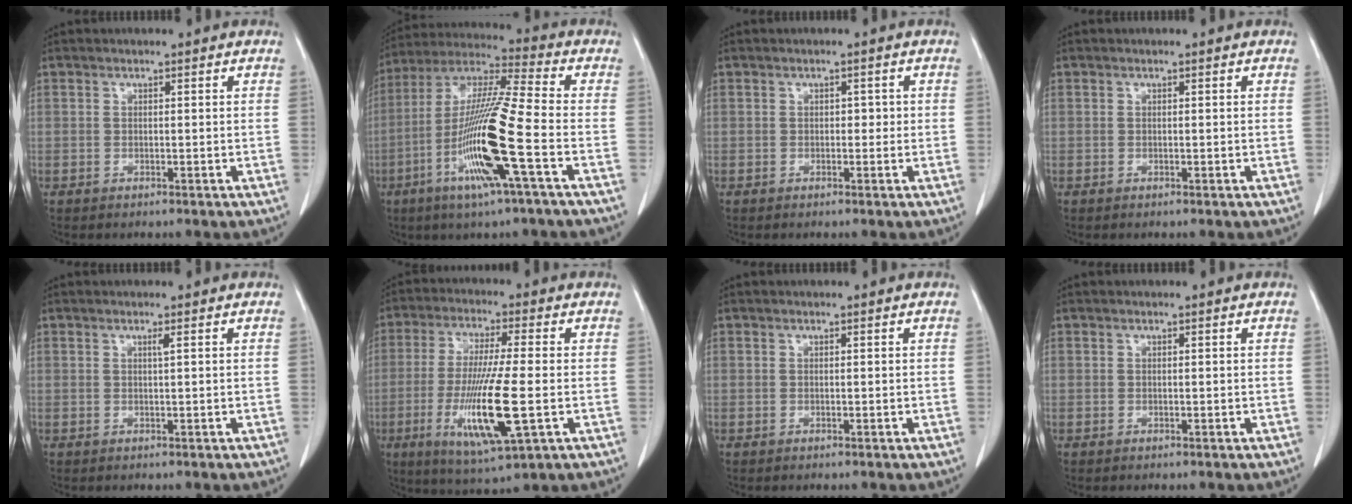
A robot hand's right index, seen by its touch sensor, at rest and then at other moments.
{"total": 16.7, "force": [-5.5, -0.4, 15.7], "torque": [-0.317, -0.016, -0.114]}
{"total": 1.2, "force": [0.0, 0.9, 0.9], "torque": [-0.007, 0.008, -0.001]}
{"total": 0.0}
{"total": 0.7, "force": [0.3, -0.2, 0.6], "torque": [-0.016, -0.002, 0.008]}
{"total": 13.9, "force": [-3.4, 1.1, 13.4], "torque": [-0.267, -0.027, -0.059]}
{"total": 0.0}
{"total": 0.0}